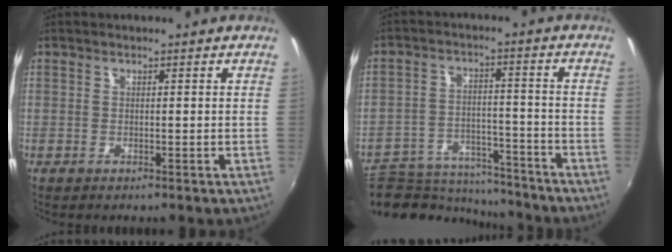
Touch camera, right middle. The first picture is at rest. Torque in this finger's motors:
{"motor_torque": [-0.99, -1.14, -1.05, -0.21]}